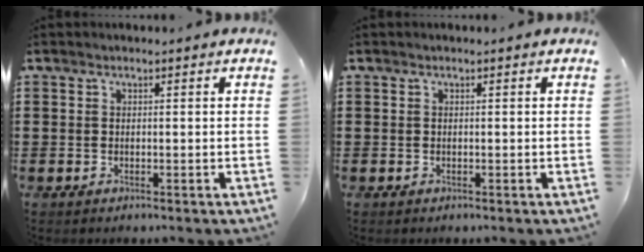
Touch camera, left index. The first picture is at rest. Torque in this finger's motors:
{"motor_torque": [0.00, 0.00, 0.00, -0.01]}